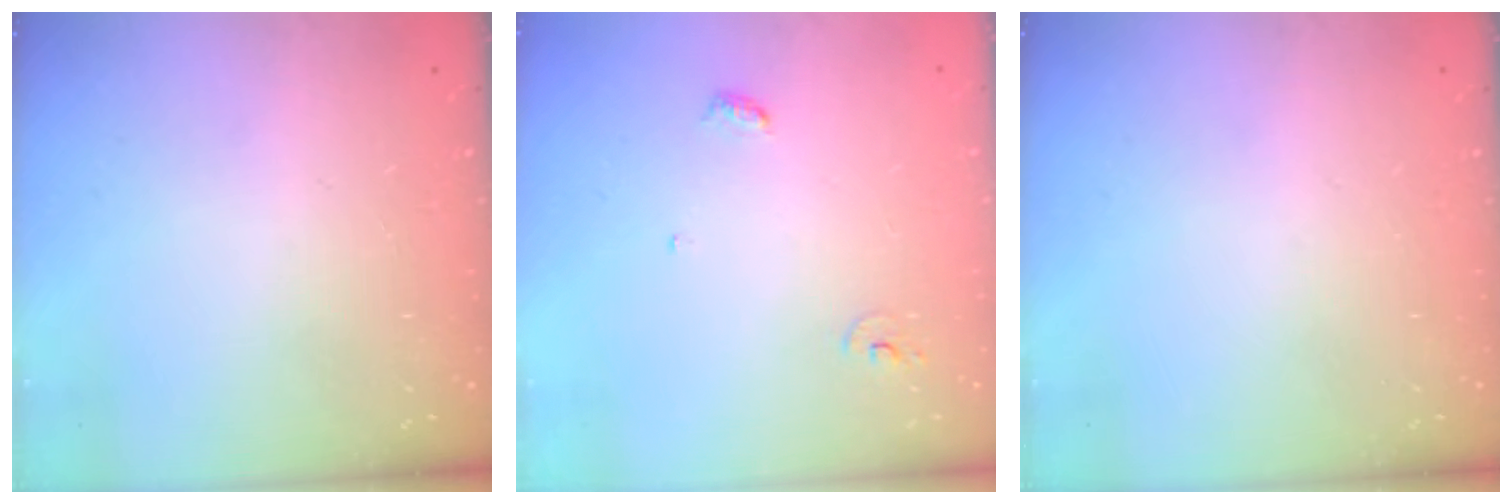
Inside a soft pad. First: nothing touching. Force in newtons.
{"total": 3.7, "press": 3.7, "slide": 0.3}
{"total": 0.0}